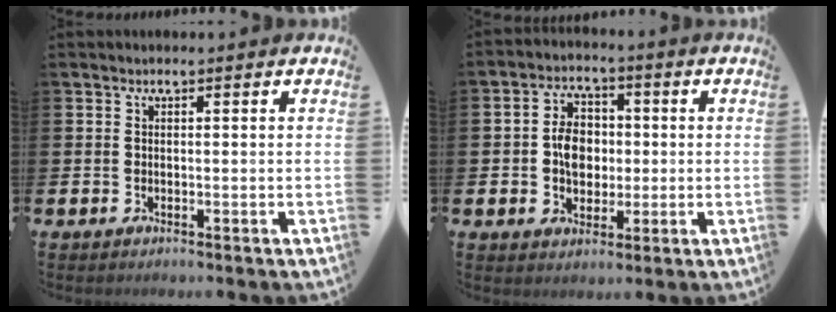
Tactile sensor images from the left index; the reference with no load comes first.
{"total": 5.6, "force": [0.1, 4.4, 3.4], "torque": [-0.061, 0.012, -0.005]}